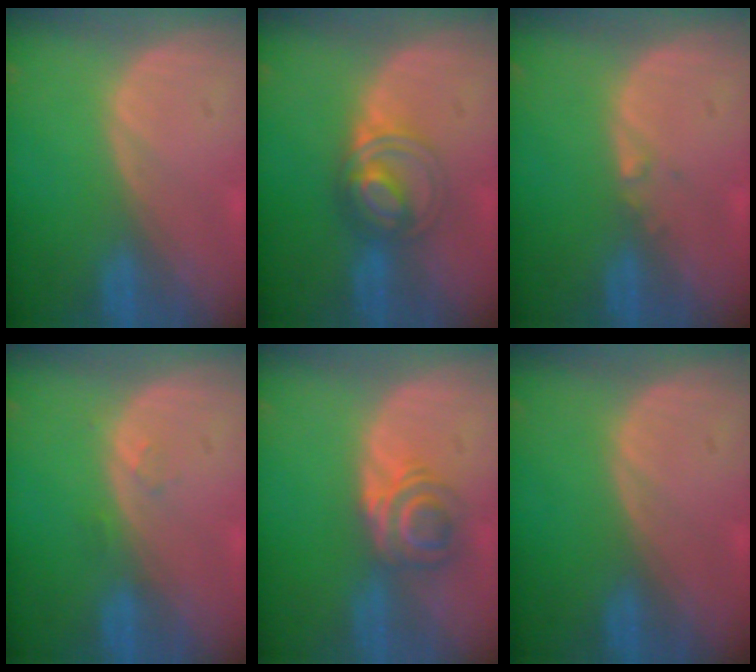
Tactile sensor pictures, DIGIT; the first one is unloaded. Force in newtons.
{"total": 5.9, "press": 5.4, "slide": 2.2}
{"total": 0.7, "press": 0.6, "slide": 0.4}
{"total": 1.1, "press": 1.0, "slide": 0.1}
{"total": 5.9, "press": 4.8, "slide": 3.3}
{"total": 0.0}